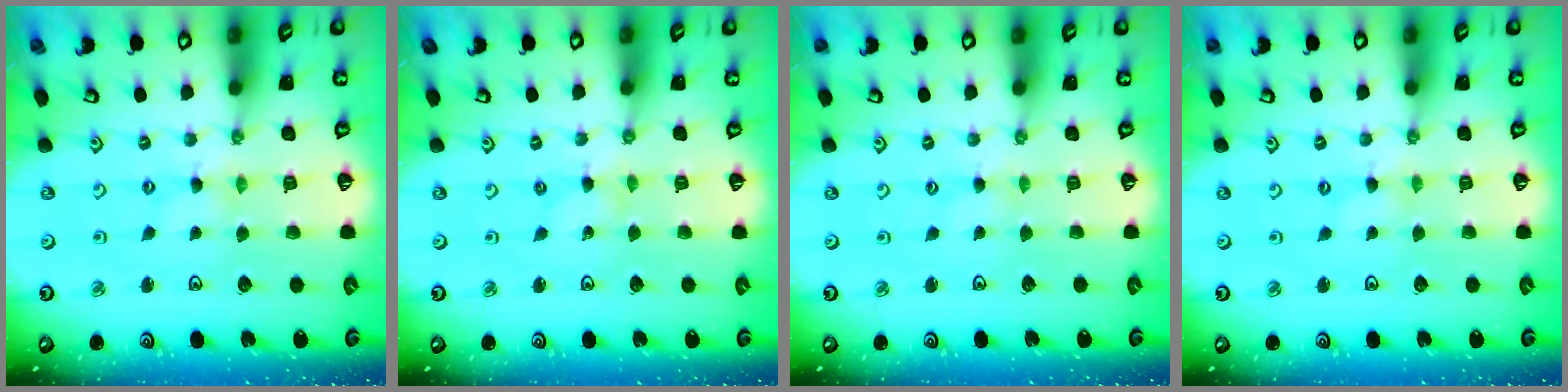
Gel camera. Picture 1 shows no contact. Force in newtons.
{"total": 0.0}
{"total": 0.0}
{"total": 0.0}